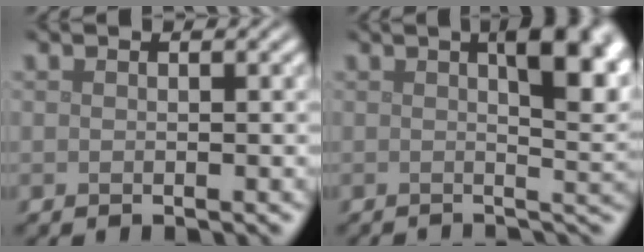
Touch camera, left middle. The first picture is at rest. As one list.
[{"total": 8.6, "force": [1.8, 3.1, 7.9], "torque": [-0.050, 0.016, 0.009]}]